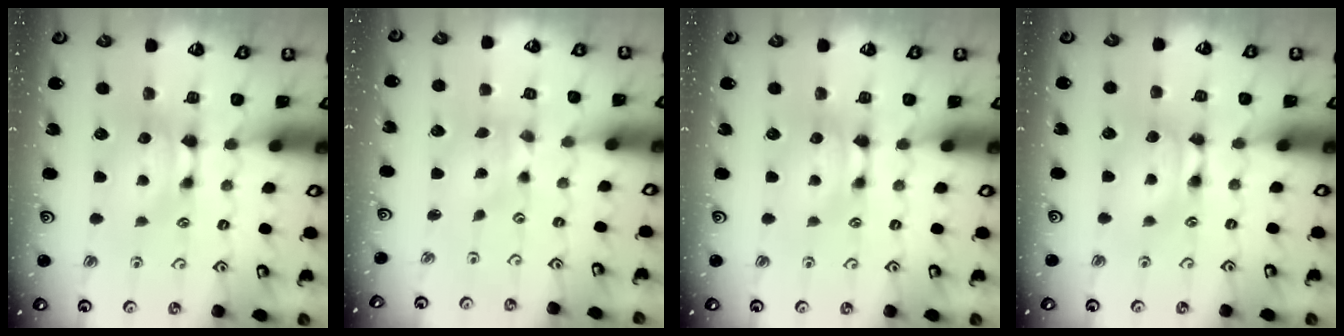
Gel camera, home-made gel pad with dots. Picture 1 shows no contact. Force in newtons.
{"total": 1.3, "press": 0.7, "slide": 1.1}
{"total": 0.0}
{"total": 1.6, "press": 1.6, "slide": 0.2}